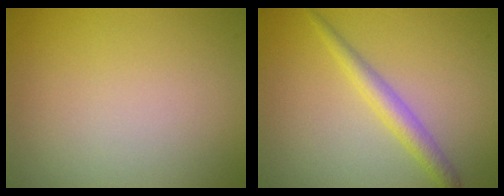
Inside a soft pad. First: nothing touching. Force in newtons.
{"total": 2.4, "press": 2.4, "slide": 0.1}